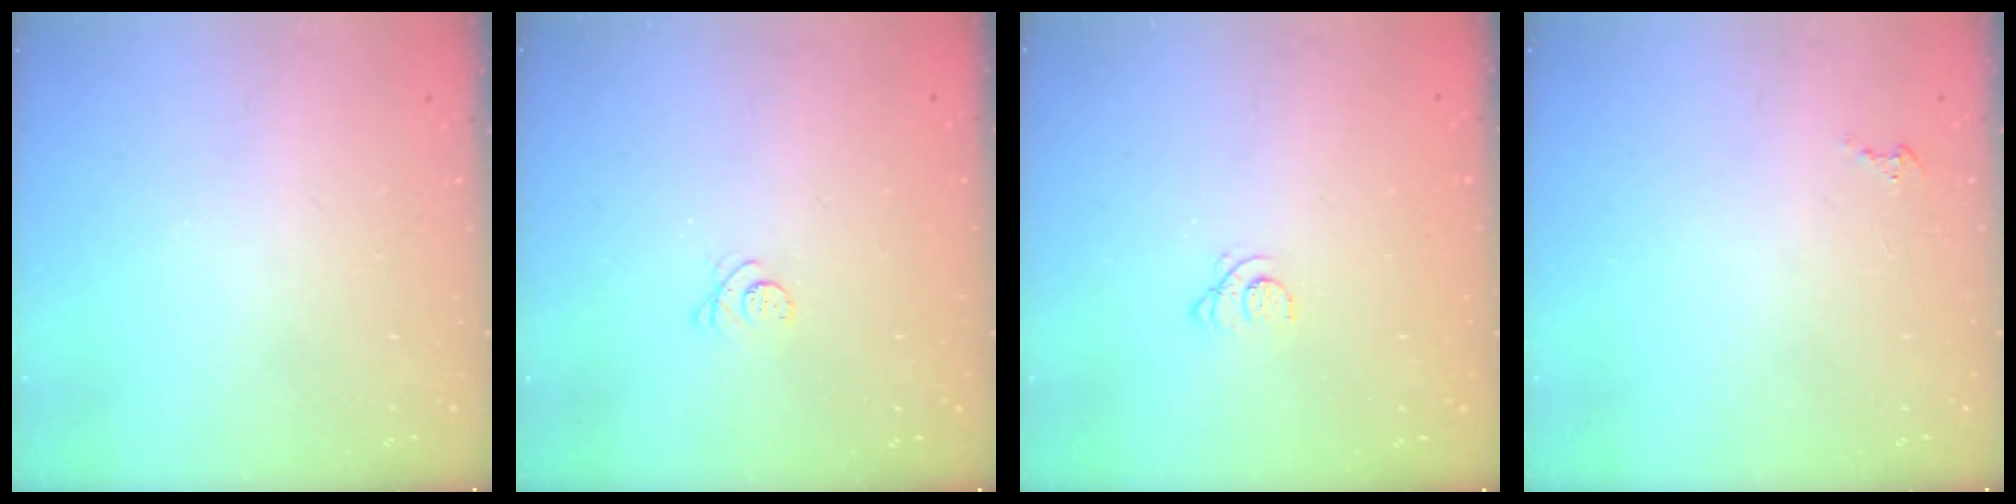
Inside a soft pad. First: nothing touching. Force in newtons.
{"total": 2.8, "press": 2.8, "slide": 0.4}
{"total": 1.2, "press": 1.2, "slide": 0.1}
{"total": 1.7, "press": 1.7, "slide": 0.1}